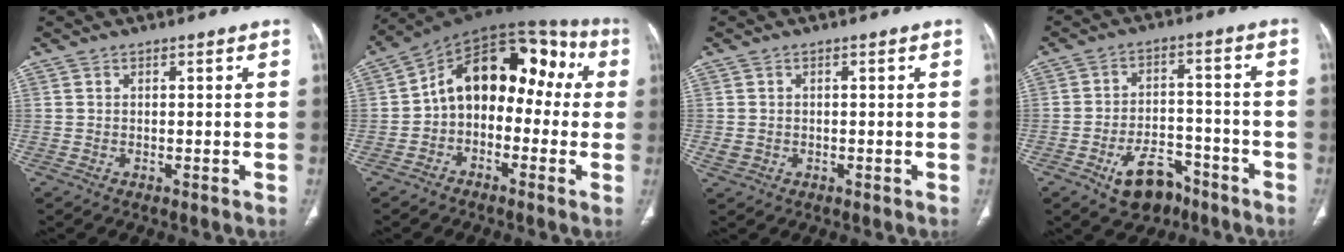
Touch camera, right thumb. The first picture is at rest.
{"total": 16.5, "force": [0.2, 11.0, 12.3], "torque": [-0.129, 0.065, -0.014]}
{"total": 1.8, "force": [-0.3, 1.6, 0.8], "torque": [-0.015, 0.002, 0.001]}
{"total": 9.6, "force": [-5.8, 5.8, 5.0], "torque": [-0.058, 0.042, -0.087]}